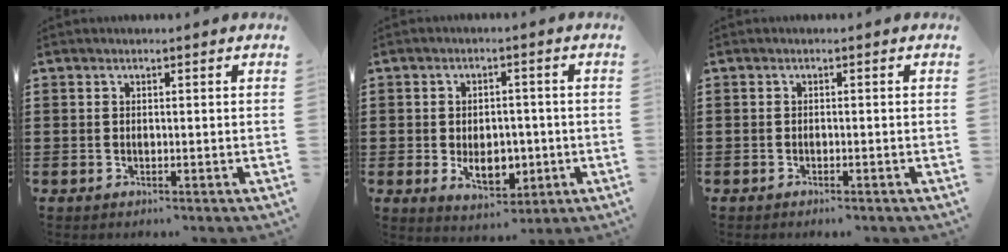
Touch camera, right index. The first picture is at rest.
{"total": 6.3, "force": [-1.3, 4.2, 4.5], "torque": [-0.074, -0.002, -0.023]}
{"total": 0.6, "force": [-0.6, 0.1, 0.2], "torque": [-0.006, -0.001, -0.012]}